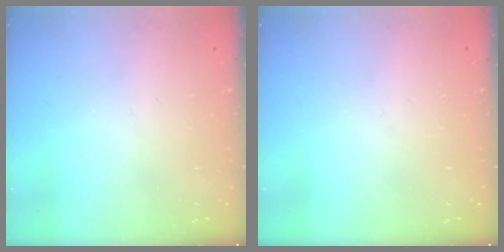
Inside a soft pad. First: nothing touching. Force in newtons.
{"total": 0.0}